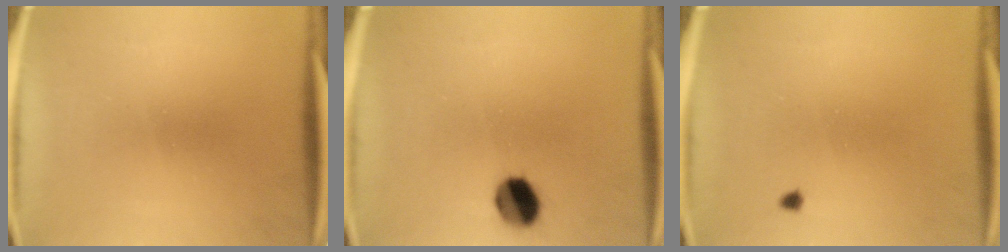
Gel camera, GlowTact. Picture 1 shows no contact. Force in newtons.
{"total": 7.5}
{"total": 0.6}